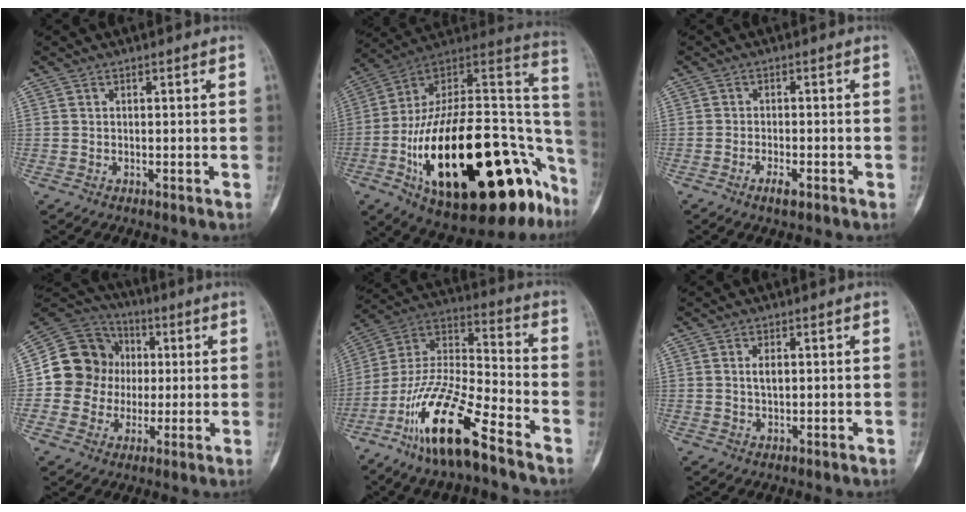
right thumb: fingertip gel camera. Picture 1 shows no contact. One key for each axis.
{"total": 38.9, "fx": -13.0, "fy": 17.2, "fz": 32.4, "tx": -0.418, "ty": 0.062, "tz": -0.197}
{"total": 2.6, "fx": -1.5, "fy": 0.9, "fz": 2.0, "tx": -0.038, "ty": 0.005, "tz": -0.028}
{"total": 13.9, "fx": 0.8, "fy": 13.0, "fz": 4.8, "tx": -0.053, "ty": 0.024, "tz": 0.015}
{"total": 19.3, "fx": -12.0, "fy": 4.7, "fz": 14.3, "tx": -0.288, "ty": 0.065, "tz": -0.224}
{"total": 2.0, "fx": 0.5, "fy": 1.0, "fz": 1.7, "tx": -0.027, "ty": -0.004, "tz": 0.010}